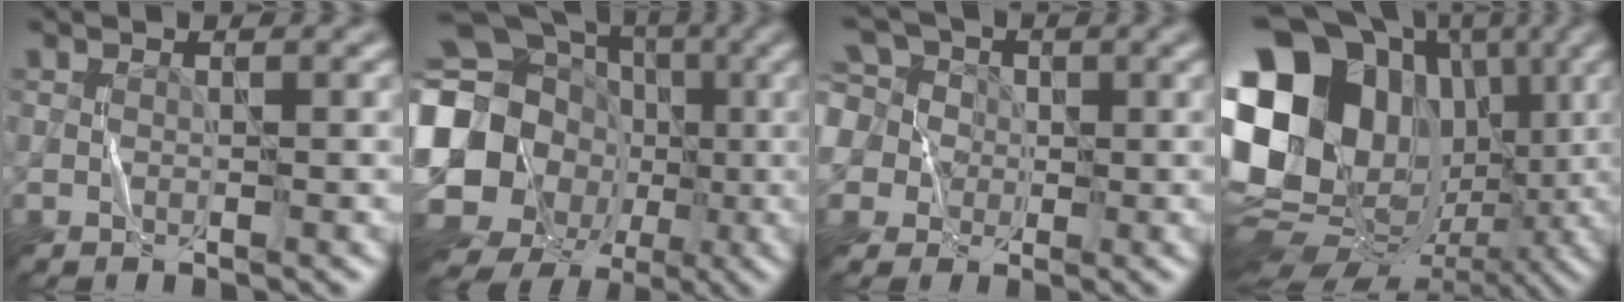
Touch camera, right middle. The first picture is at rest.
{"total": 22.3, "force": [-4.0, 19.6, 9.8], "torque": [-0.188, -0.020, -0.109]}
{"total": 9.8, "force": [3.3, 8.1, 4.5], "torque": [-0.101, 0.033, 0.026]}
{"total": 21.6, "force": [3.0, 17.2, 12.7], "torque": [-0.243, 0.007, 0.035]}